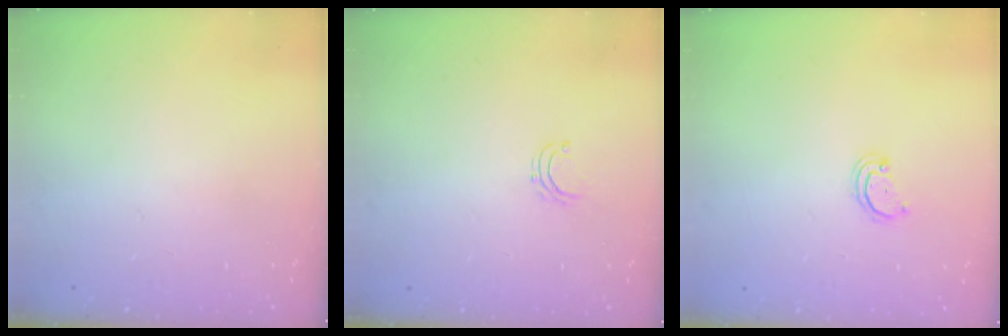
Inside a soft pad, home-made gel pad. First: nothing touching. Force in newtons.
{"total": 3.1, "press": 3.1, "slide": 0.2}
{"total": 2.2, "press": 2.2, "slide": 0.2}